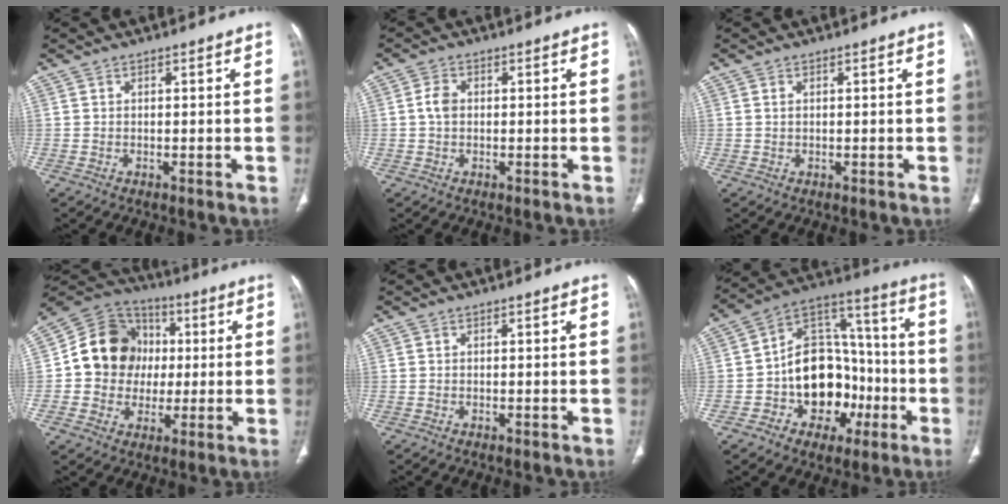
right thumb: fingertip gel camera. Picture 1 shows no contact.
{"total": 2.8, "force": [0.1, 2.0, 2.0], "torque": [-0.039, 0.004, -0.002]}
{"total": 0.7, "force": [0.2, 0.5, 0.5], "torque": [-0.012, 0.003, 0.005]}
{"total": 15.2, "force": [0.8, 13.6, 6.8], "torque": [-0.082, 0.023, 0.010]}
{"total": 0.0}
{"total": 18.8, "force": [-4.9, 13.6, 12.0], "torque": [-0.129, 0.052, -0.074]}